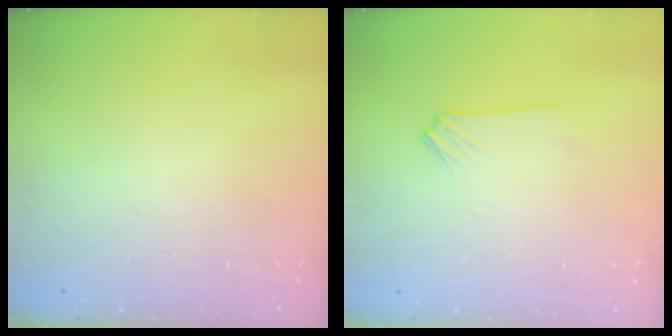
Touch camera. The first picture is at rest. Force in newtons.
{"total": 0.0}